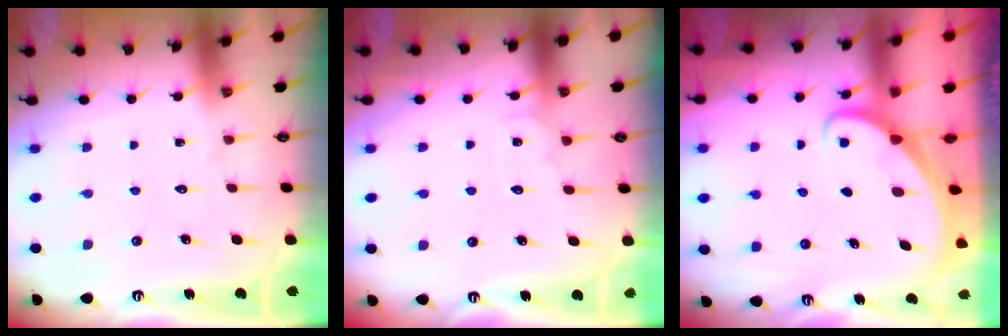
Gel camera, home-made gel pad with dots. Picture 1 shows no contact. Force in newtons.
{"total": 5.2, "press": 5.2, "slide": 0.4}
{"total": 1.7, "press": 1.6, "slide": 0.1}